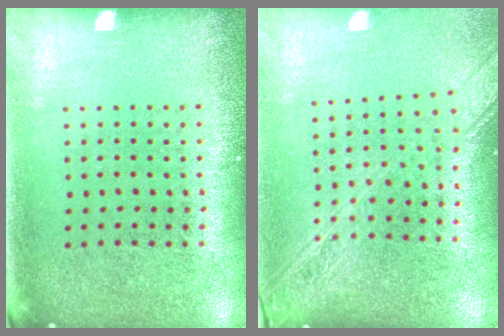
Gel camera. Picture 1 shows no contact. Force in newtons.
{"total": 2.2, "press": 1.9, "slide": 1.2}